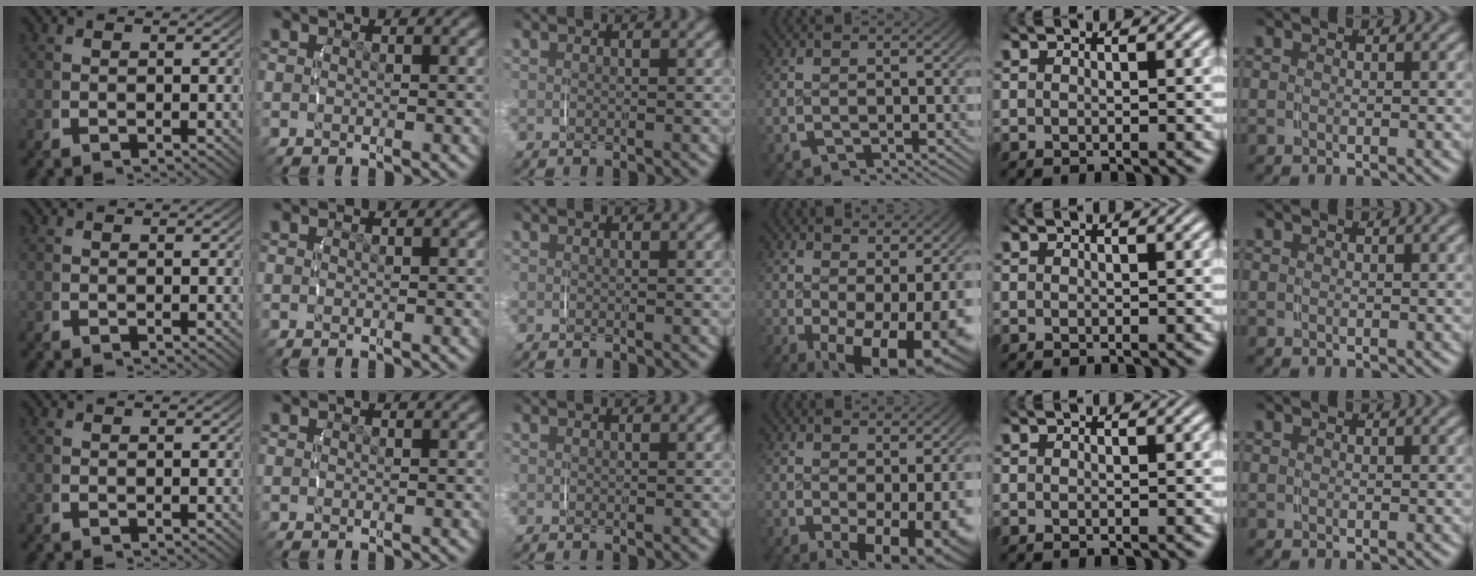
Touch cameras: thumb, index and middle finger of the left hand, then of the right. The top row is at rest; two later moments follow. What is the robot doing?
{"motion": "lift_and_place", "object": "glasses case"}